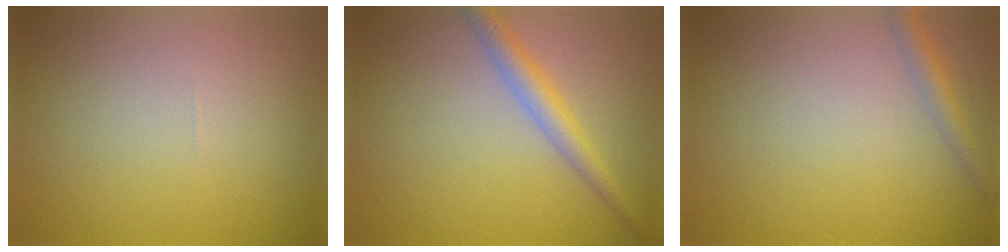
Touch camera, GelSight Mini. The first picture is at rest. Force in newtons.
{"total": 2.9, "press": 2.9, "slide": 0.1}
{"total": 1.8, "press": 1.8, "slide": 0.0}